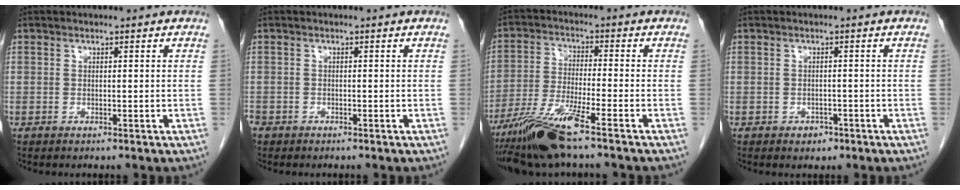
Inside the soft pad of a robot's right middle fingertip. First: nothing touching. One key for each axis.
{"total": 2.1, "fx": -1.5, "fy": 1.4, "fz": 0.5, "tx": -0.019, "ty": -0.001, "tz": -0.028}
{"total": 10.1, "fx": -7.1, "fy": -0.3, "fz": 7.1, "tx": -0.145, "ty": -0.029, "tz": -0.134}
{"total": 1.7, "fx": -1.0, "fy": 1.2, "fz": 0.6, "tx": -0.010, "ty": 0.003, "tz": -0.010}